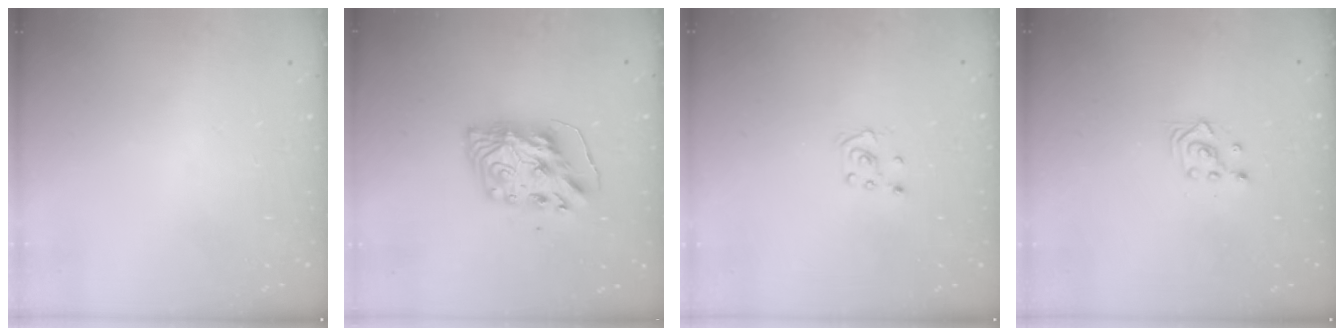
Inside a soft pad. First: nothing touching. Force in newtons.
{"total": 9.9, "press": 9.9, "slide": 0.8}
{"total": 2.8, "press": 2.8, "slide": 0.3}
{"total": 2.3, "press": 2.3, "slide": 0.3}